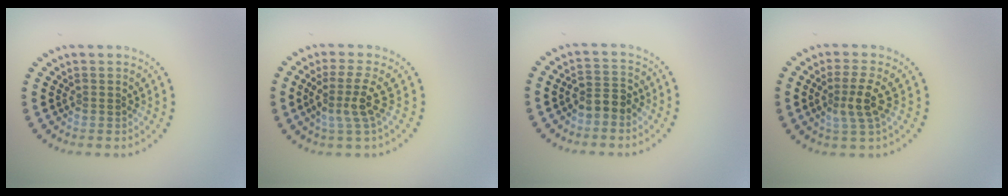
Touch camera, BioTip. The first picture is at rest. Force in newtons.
{"total": 3.2, "press": 2.4, "slide": 2.0}
{"total": 2.4, "press": 2.2, "slide": 1.0}
{"total": 2.7, "press": 2.3, "slide": 1.4}